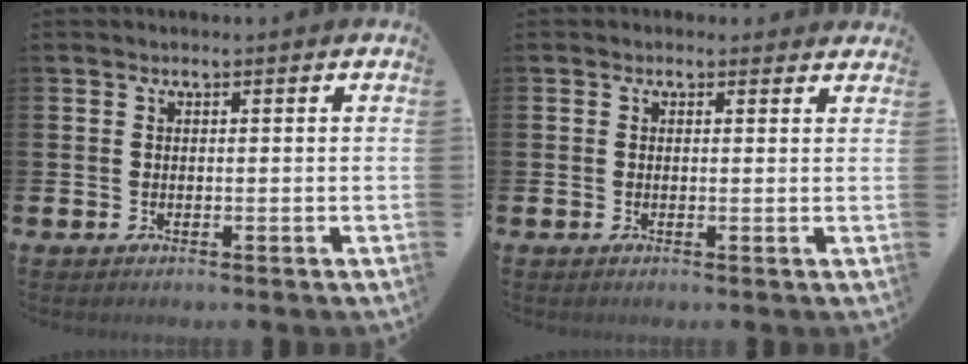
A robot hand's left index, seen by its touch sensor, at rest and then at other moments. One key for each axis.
{"total": 0.7, "fx": 0.5, "fy": 0.5, "fz": 0.1, "tx": 0.004, "ty": 0.004, "tz": 0.006}